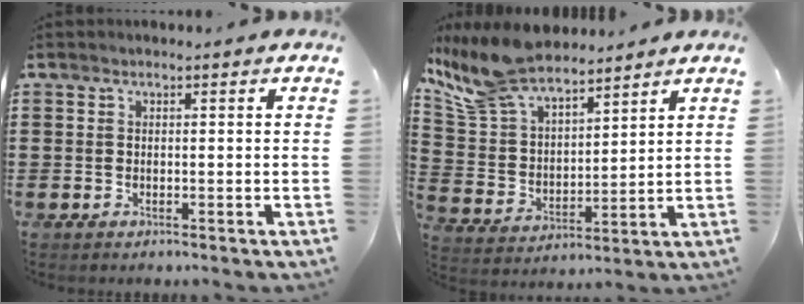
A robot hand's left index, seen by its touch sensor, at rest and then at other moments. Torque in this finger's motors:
{"motor_torque": [2.14, 0.00, 0.42, 0.16]}